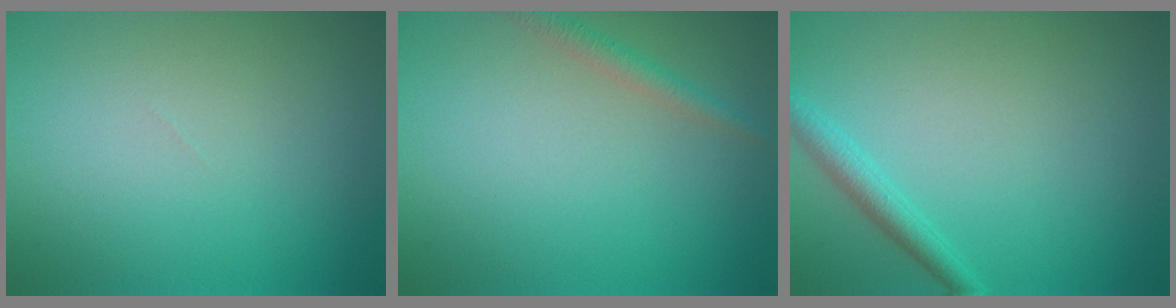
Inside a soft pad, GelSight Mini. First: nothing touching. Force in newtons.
{"total": 1.6, "press": 1.6, "slide": 0.1}
{"total": 2.0, "press": 2.0, "slide": 0.1}